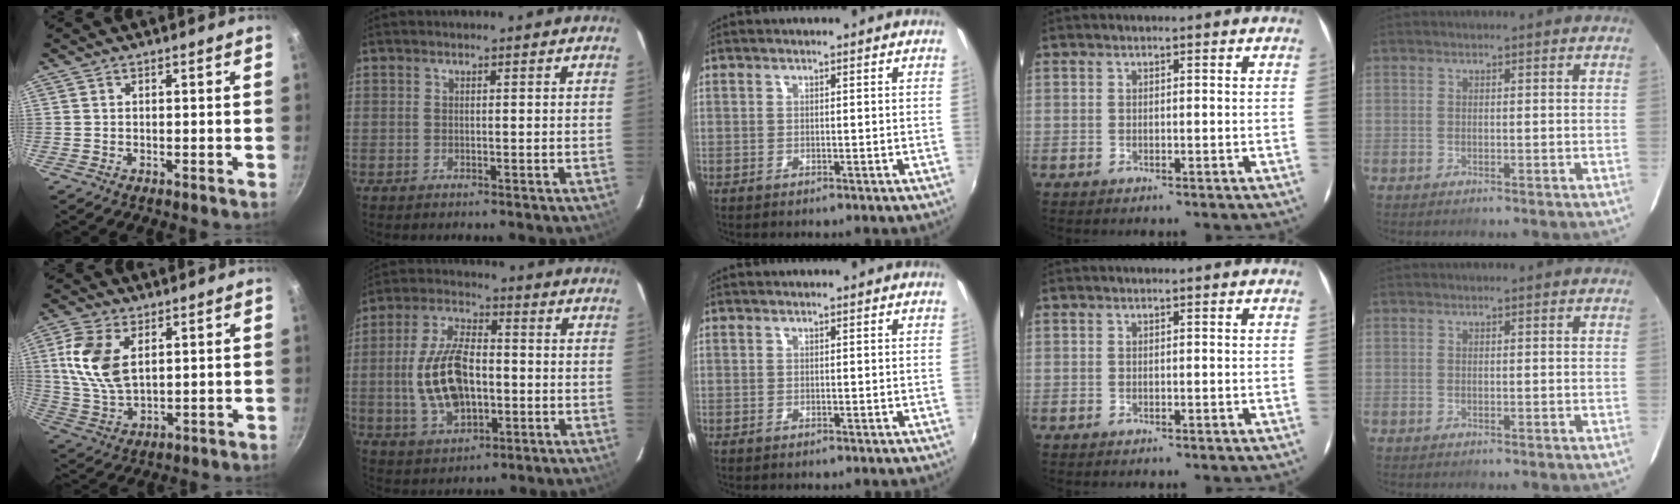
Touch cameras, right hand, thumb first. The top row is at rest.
{"thumb": {"total": 11.5, "force": [3.4, 6.7, 8.8], "torque": [-0.174, -0.013, 0.070]}, "index": {"total": 14.4, "force": [-1.8, 7.7, 12.1], "torque": [-0.245, 0.005, -0.023]}}